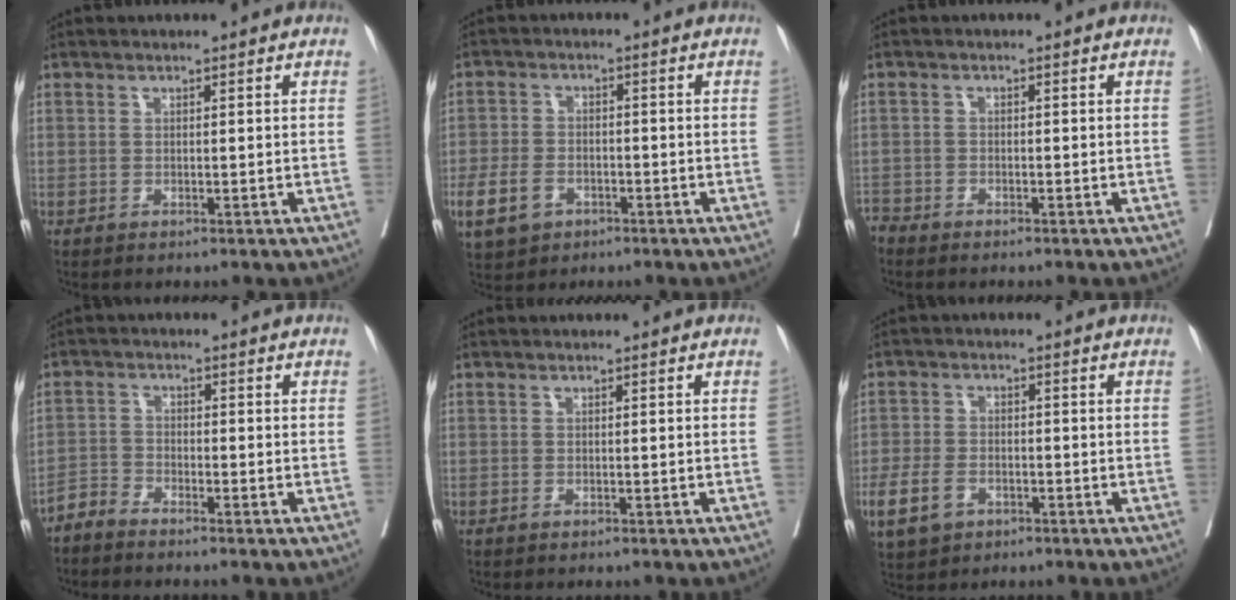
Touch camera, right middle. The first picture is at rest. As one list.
[{"total": 7.5, "force": [-3.7, 5.5, 3.7], "torque": [-0.093, 0.002, -0.058]}, {"total": 2.2, "force": [-2.0, 0.7, -0.4], "torque": [0.007, -0.002, -0.042]}, {"total": 2.4, "force": [-2.4, 0.1, 0.0], "torque": [0.005, -0.008, -0.053]}, {"total": 0.0}, {"total": 7.2, "force": [-3.7, 4.9, 3.6], "torque": [-0.090, 0.001, -0.061]}]